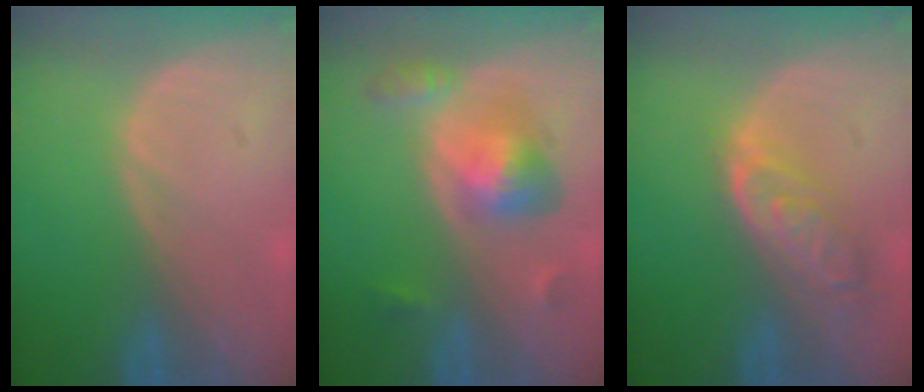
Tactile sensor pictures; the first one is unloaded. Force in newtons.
{"total": 6.3, "press": 5.7, "slide": 2.6}
{"total": 6.4, "press": 5.8, "slide": 2.7}